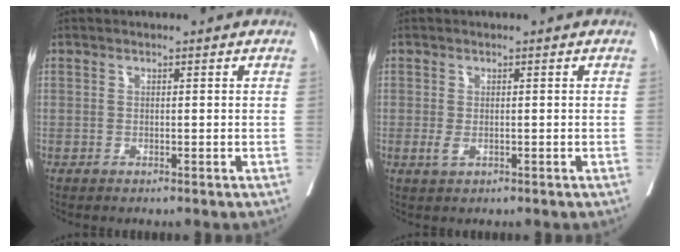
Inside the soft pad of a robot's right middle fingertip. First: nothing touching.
{"total": 1.5, "force": [-0.3, 0.8, 1.2], "torque": [-0.026, -0.004, -0.001]}